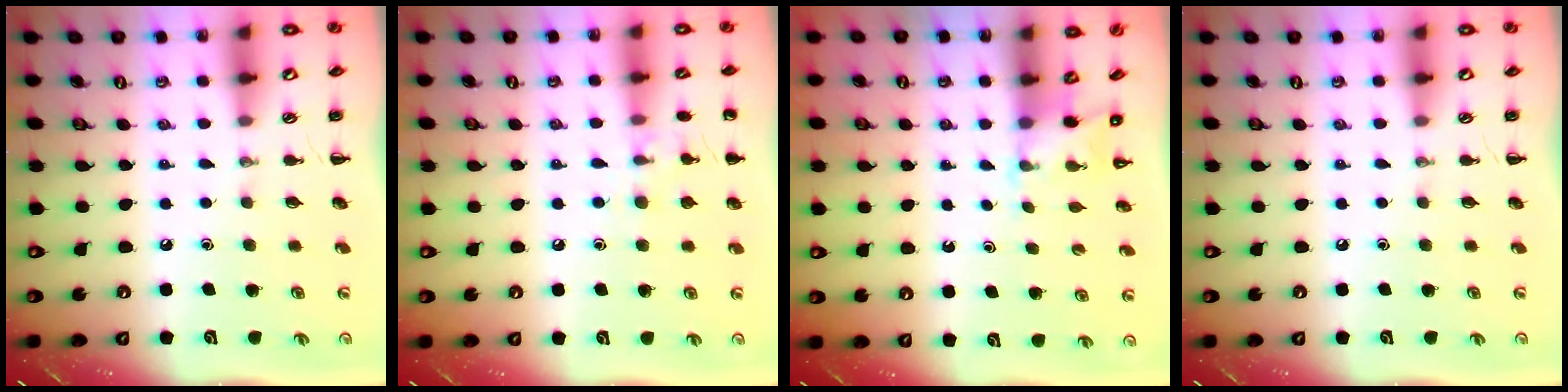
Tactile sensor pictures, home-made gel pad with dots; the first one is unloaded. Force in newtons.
{"total": 7.7, "press": 7.5, "slide": 1.8}
{"total": 3.0, "press": 2.8, "slide": 1.0}
{"total": 0.0}